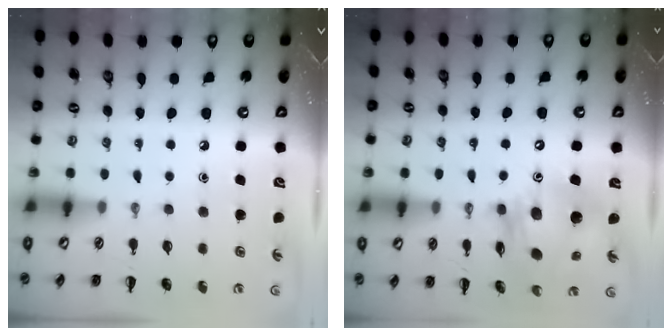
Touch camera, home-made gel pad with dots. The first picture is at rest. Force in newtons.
{"total": 13.8, "press": 13.1, "slide": 4.3}